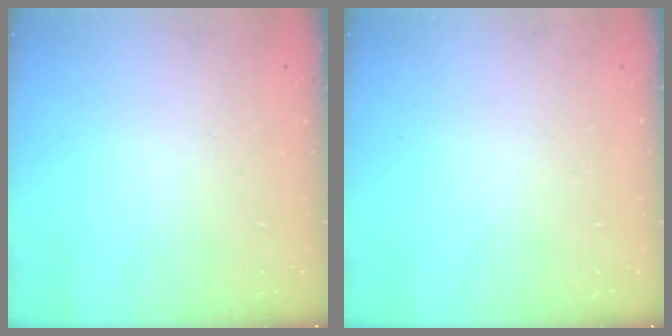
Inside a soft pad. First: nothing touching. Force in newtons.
{"total": 0.0}